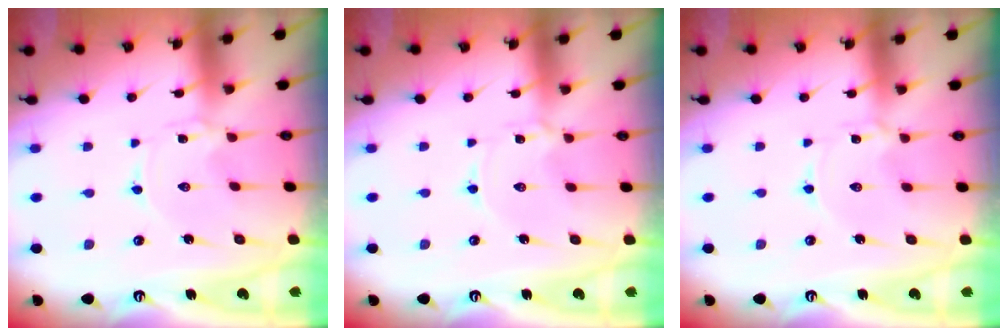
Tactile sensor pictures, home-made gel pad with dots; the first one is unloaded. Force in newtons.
{"total": 0.8, "press": 0.8, "slide": 0.2}
{"total": 0.8, "press": 0.8, "slide": 0.2}